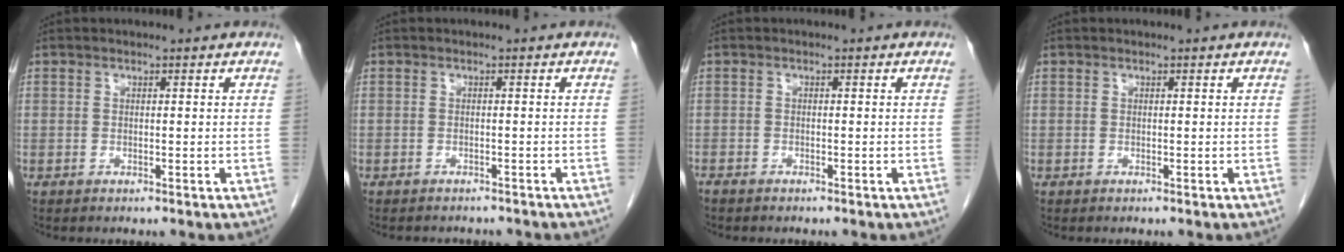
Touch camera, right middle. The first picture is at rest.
{"total": 4.4, "force": [-4.1, 1.5, 1.1], "torque": [-0.012, -0.001, -0.046]}
{"total": 1.4, "force": [-1.3, 0.5, 0.4], "torque": [-0.013, -0.002, -0.023]}
{"total": 0.0}